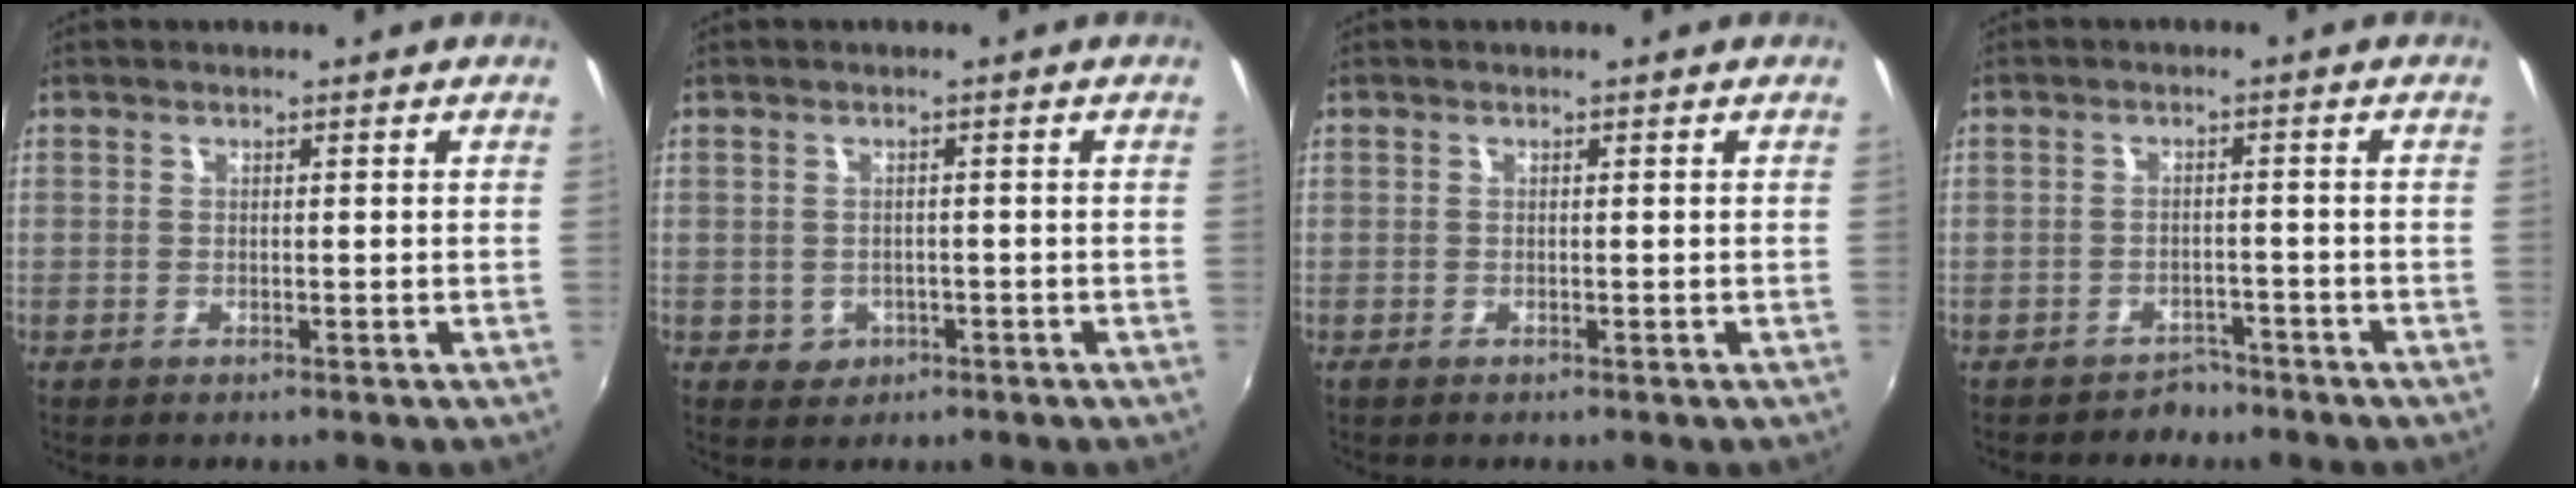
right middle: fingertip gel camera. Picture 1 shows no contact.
{"total": 2.6, "force": [-0.7, 2.4, 0.7], "torque": [-0.018, -0.001, -0.005]}
{"total": 0.0}
{"total": 3.3, "force": [-2.8, 1.8, 0.0], "torque": [-0.005, 0.004, -0.041]}